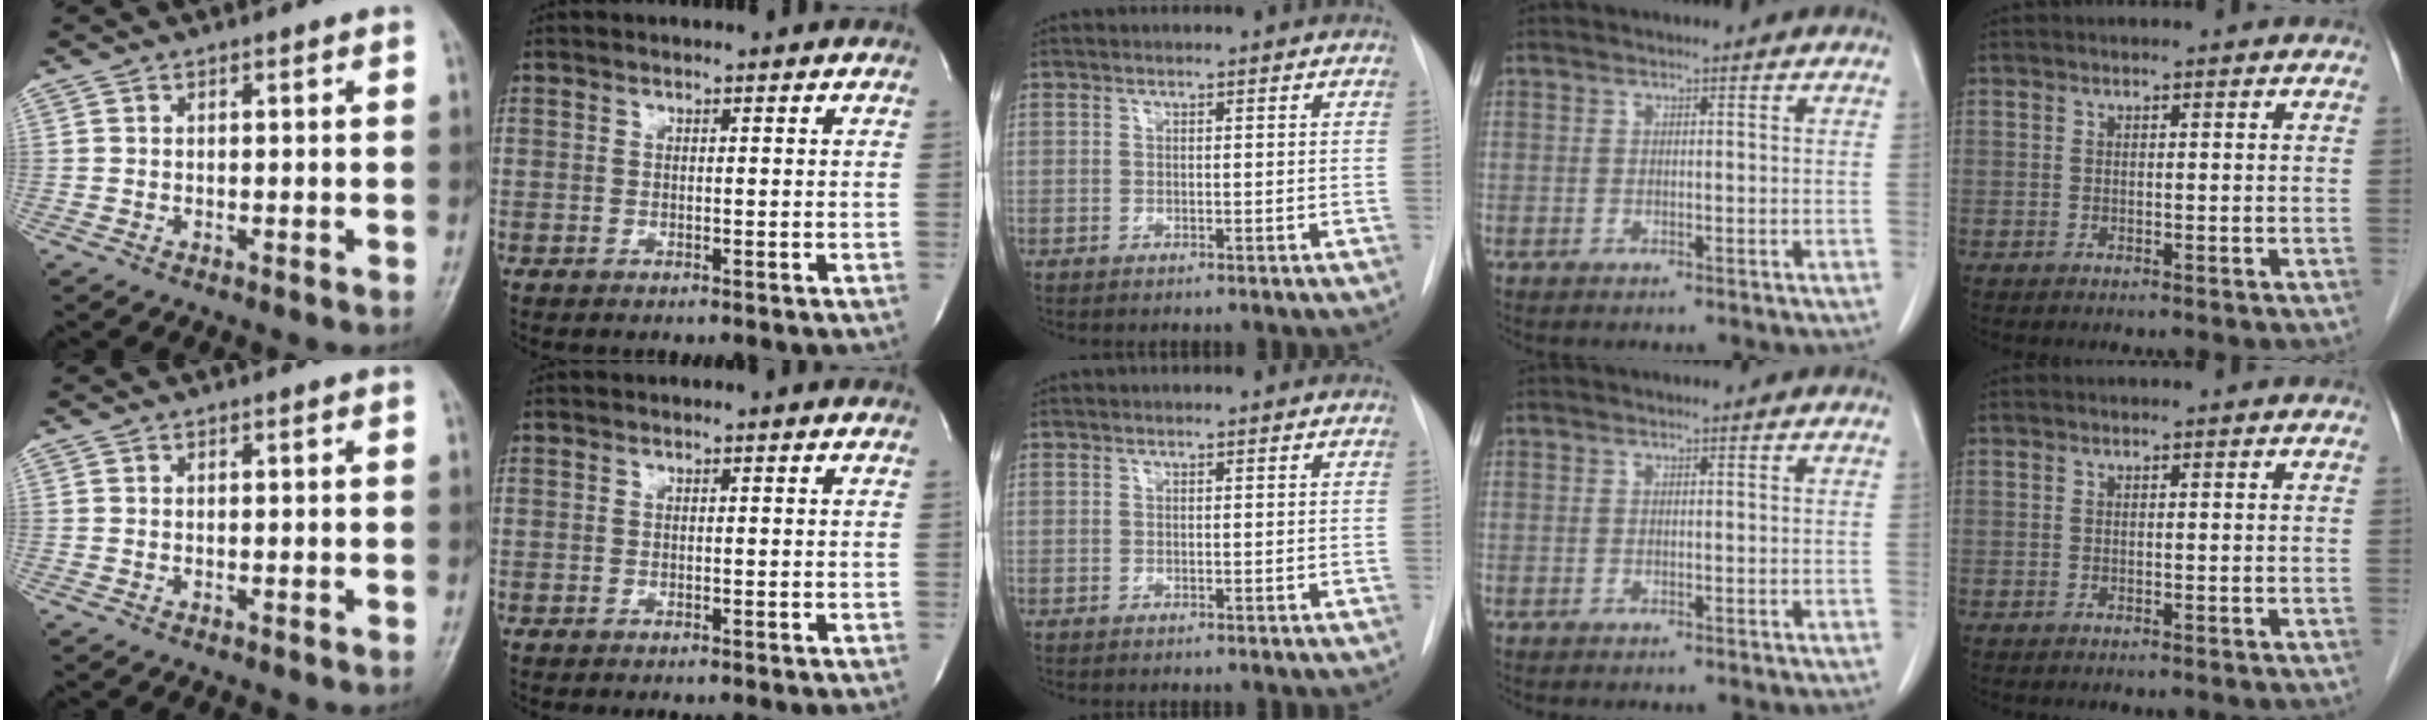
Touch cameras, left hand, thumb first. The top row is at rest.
{}